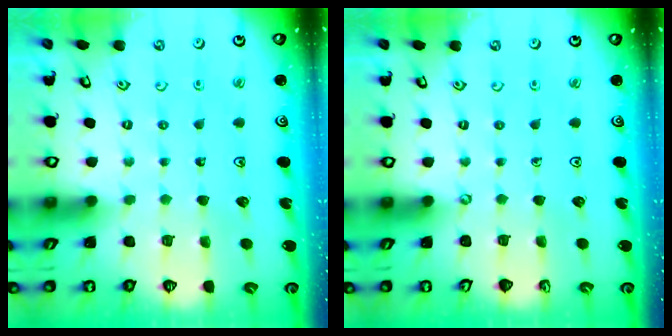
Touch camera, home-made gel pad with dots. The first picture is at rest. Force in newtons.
{"total": 0.0}